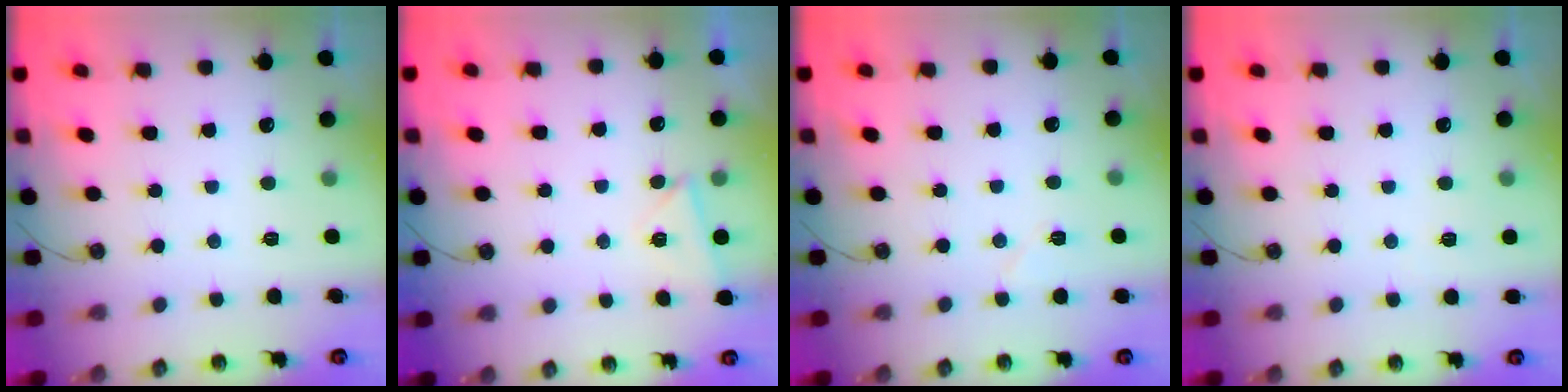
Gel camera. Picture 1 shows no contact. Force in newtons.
{"total": 3.5, "press": 2.6, "slide": 2.3}
{"total": 5.3, "press": 4.6, "slide": 2.5}
{"total": 1.7, "press": 1.7, "slide": 0.4}